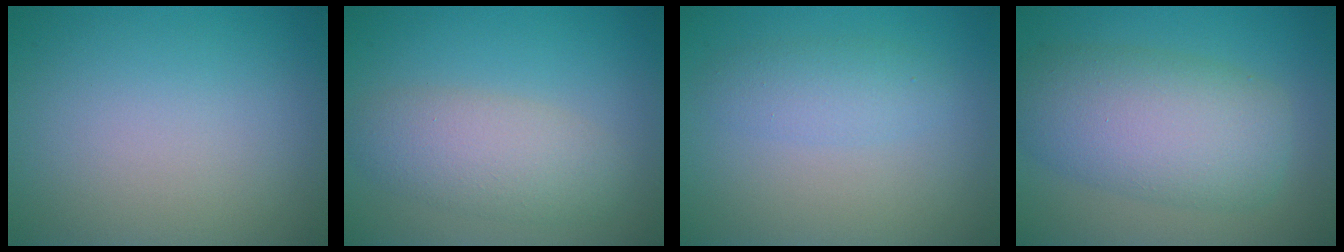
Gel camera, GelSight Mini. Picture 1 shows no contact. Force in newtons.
{"total": 4.1, "press": 4.1, "slide": 0.3}
{"total": 2.2, "press": 2.2, "slide": 0.1}
{"total": 7.8, "press": 7.8, "slide": 0.2}